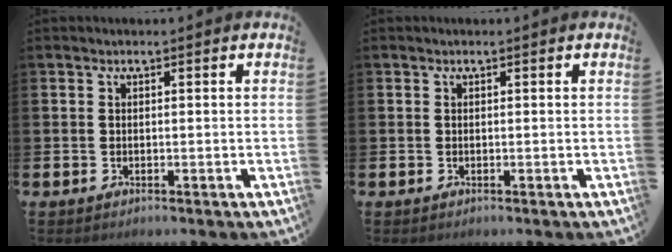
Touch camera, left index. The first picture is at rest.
{"total": 0.0}